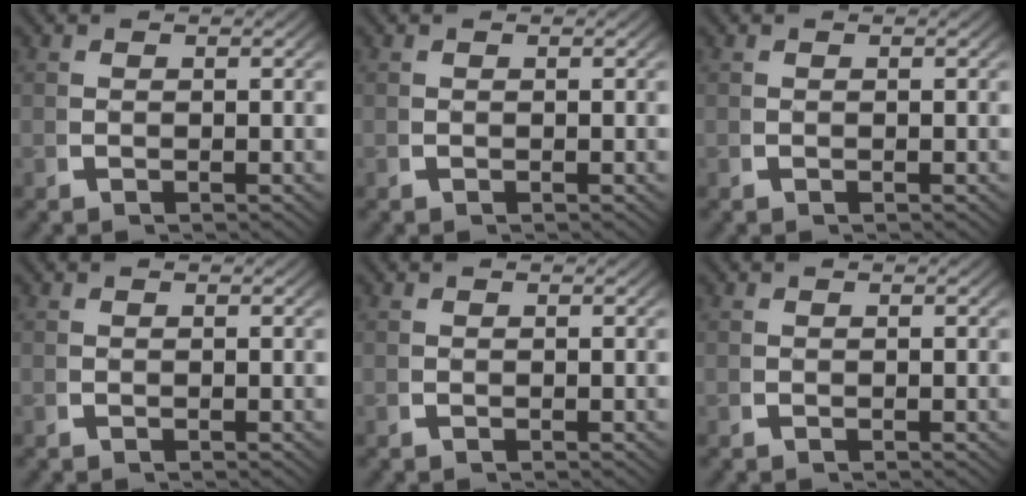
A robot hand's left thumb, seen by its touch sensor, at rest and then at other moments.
{"total": 0.0}
{"total": 0.0}
{"total": 0.0}
{"total": 0.0}
{"total": 0.0}